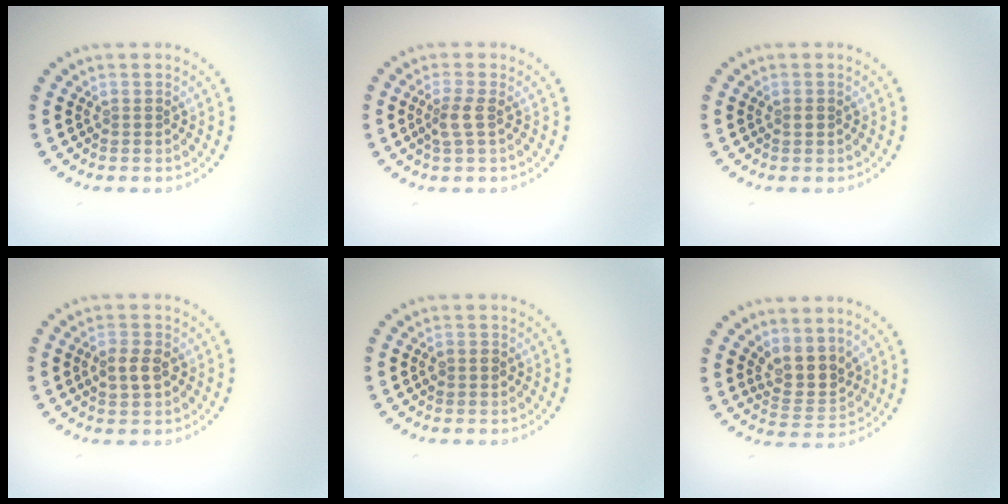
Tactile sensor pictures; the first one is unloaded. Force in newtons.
{"total": 1.7, "press": 1.4, "slide": 0.8}
{"total": 0.5, "press": 0.5, "slide": 0.1}
{"total": 2.6, "press": 2.6, "slide": 0.2}
{"total": 1.1, "press": 1.1, "slide": 0.3}
{"total": 3.5, "press": 3.0, "slide": 1.8}